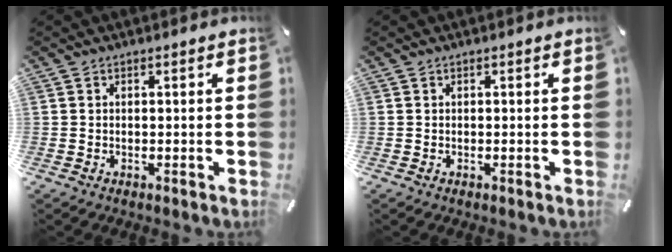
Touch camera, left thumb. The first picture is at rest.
{"total": 0.0}